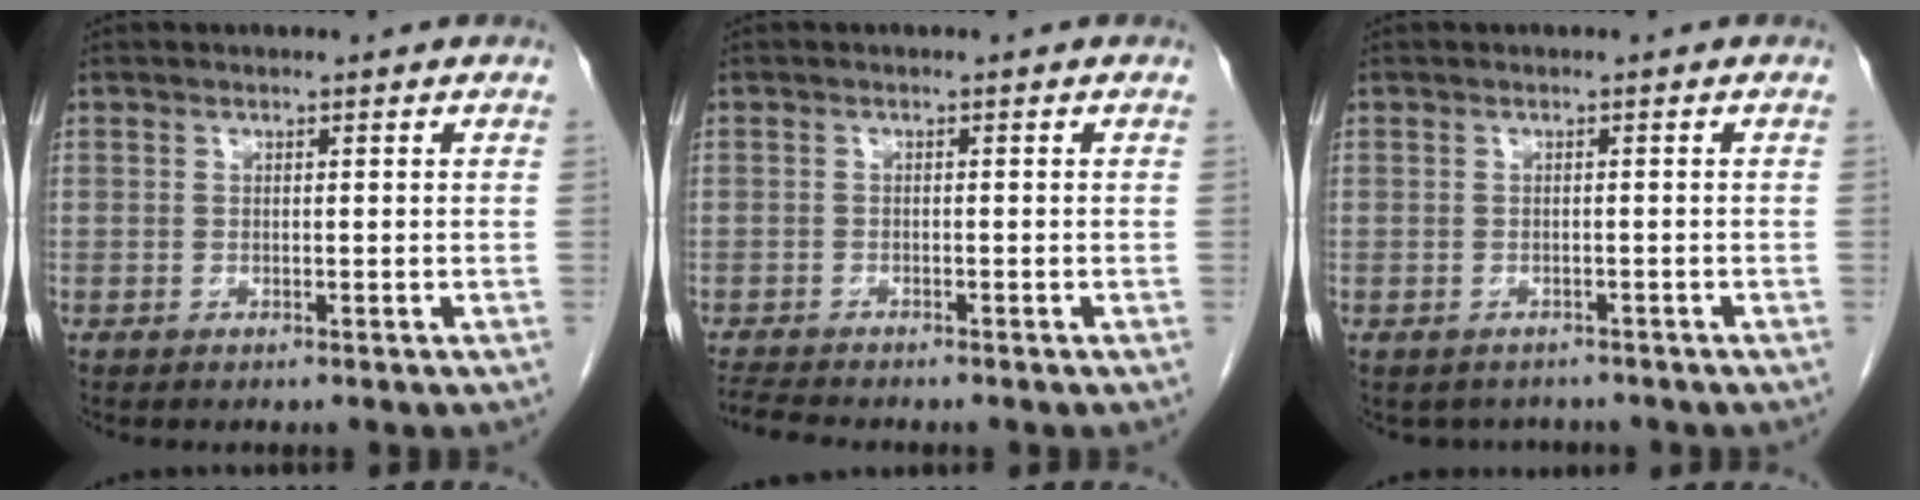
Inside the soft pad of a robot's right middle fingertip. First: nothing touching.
{"total": 4.0, "force": [-3.7, 0.2, 1.3], "torque": [-0.027, -0.015, -0.063]}
{"total": 3.2, "force": [-2.7, 1.6, 0.2], "torque": [-0.003, 0.005, -0.035]}